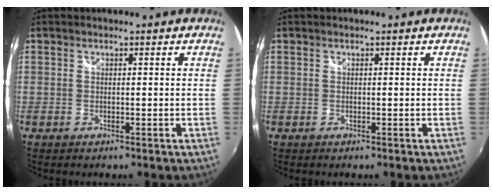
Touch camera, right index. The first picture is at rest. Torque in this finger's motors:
{"motor_torque": [0.01, 0.01, 0.00, 0.01]}